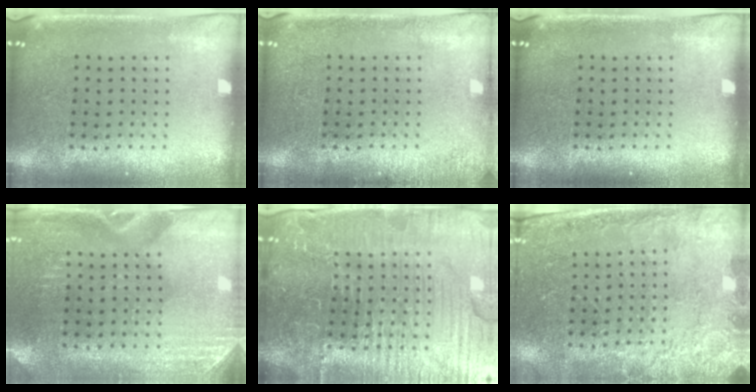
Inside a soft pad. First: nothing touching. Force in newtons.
{"total": 1.2, "press": 1.1, "slide": 0.2}
{"total": 0.0}
{"total": 2.9, "press": 2.5, "slide": 1.3}
{"total": 6.1, "press": 5.5, "slide": 2.5}
{"total": 2.5, "press": 2.3, "slide": 0.8}